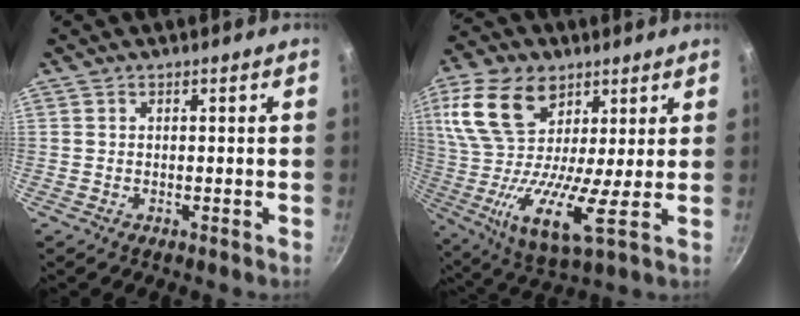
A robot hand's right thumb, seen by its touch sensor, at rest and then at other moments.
{"total": 20.8, "force": [8.3, 11.1, 15.5], "torque": [-0.306, -0.018, 0.141]}